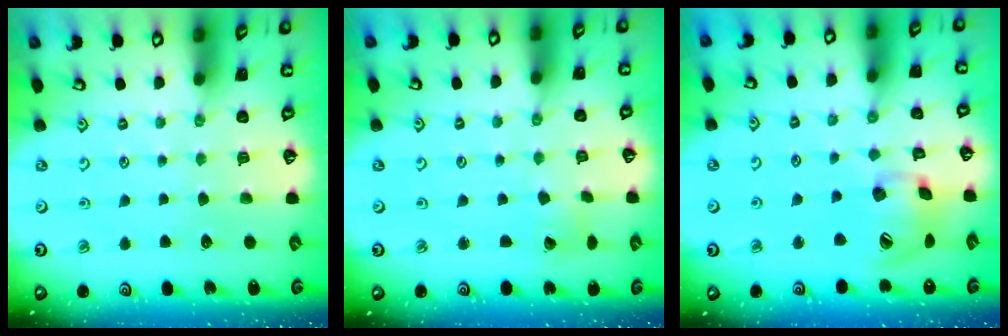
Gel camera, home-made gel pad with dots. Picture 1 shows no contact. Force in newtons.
{"total": 3.5, "press": 3.5, "slide": 0.4}
{"total": 16.1, "press": 15.9, "slide": 2.3}